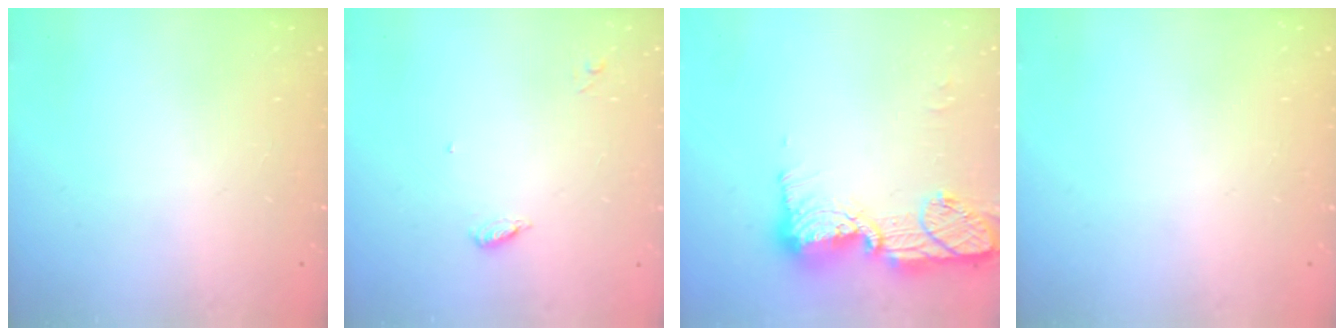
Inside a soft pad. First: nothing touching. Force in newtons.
{"total": 4.0, "press": 4.0, "slide": 0.4}
{"total": 15.1, "press": 15.0, "slide": 1.0}
{"total": 0.0}